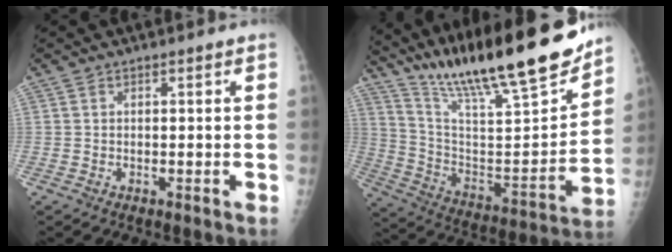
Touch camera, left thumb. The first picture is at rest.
{"total": 27.3, "force": [21.9, 4.1, 15.9], "torque": [-0.241, -0.096, 0.360]}